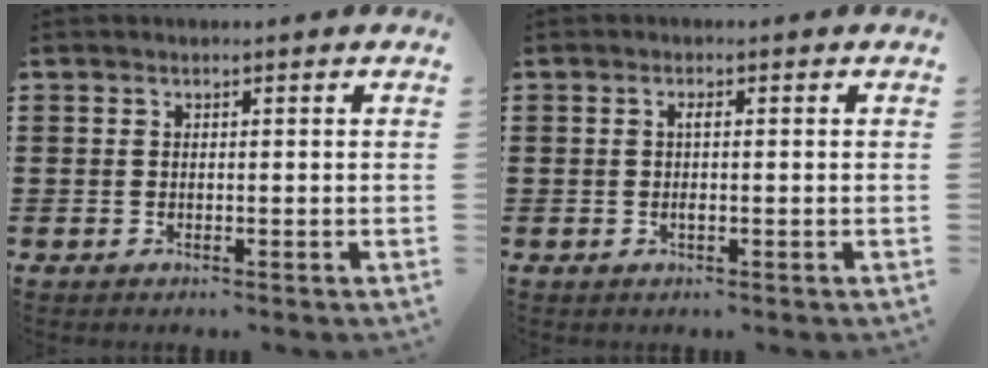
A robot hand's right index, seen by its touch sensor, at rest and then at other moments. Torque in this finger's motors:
{"motor_torque": [0.70, 0.55, 0.07, 0.03]}